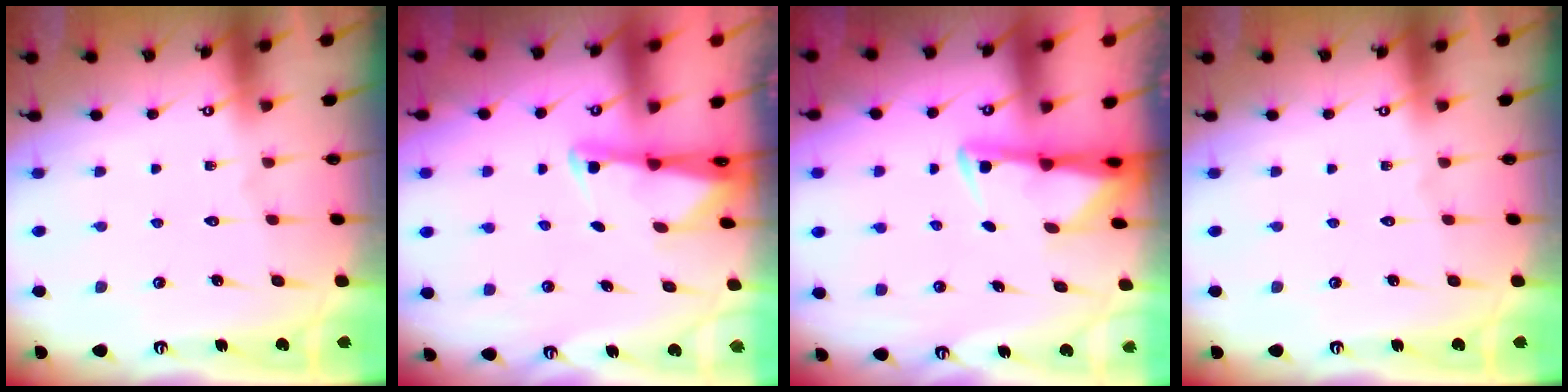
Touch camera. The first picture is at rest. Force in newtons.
{"total": 2.0, "press": 2.0, "slide": 0.3}
{"total": 2.9, "press": 2.8, "slide": 0.7}
{"total": 0.0}